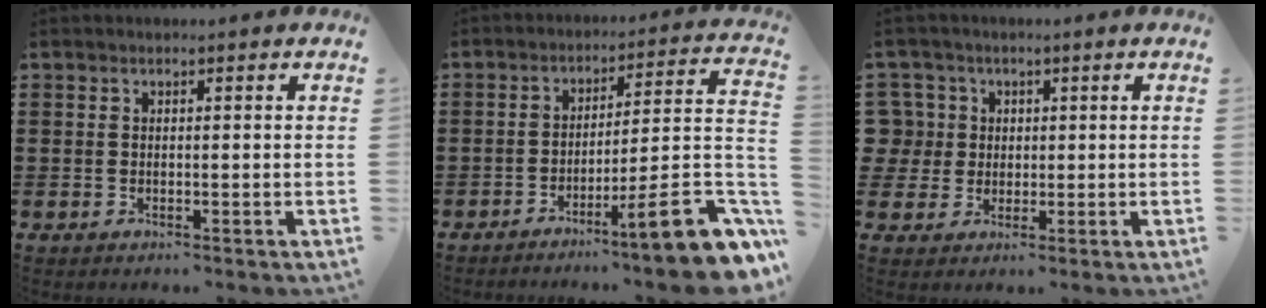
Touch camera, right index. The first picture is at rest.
{"total": 11.7, "force": [-6.7, 1.2, 9.5], "torque": [-0.129, 0.000, -0.117]}
{"total": 5.1, "force": [0.7, 4.9, 0.8], "torque": [-0.048, 0.014, 0.011]}